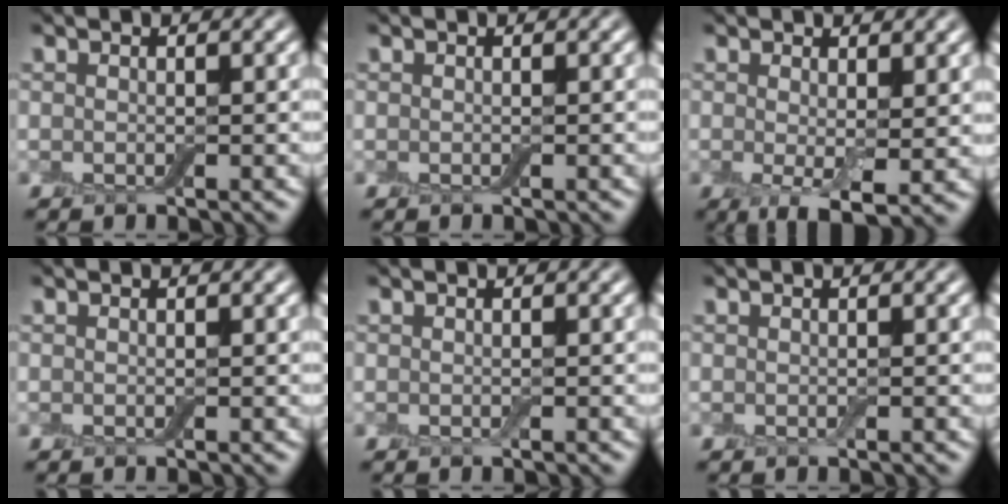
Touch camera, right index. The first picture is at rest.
{"total": 0.0}
{"total": 4.3, "force": [-0.2, 1.4, 4.0], "torque": [-0.068, -0.014, -0.002]}
{"total": 0.0}
{"total": 0.0}
{"total": 0.0}